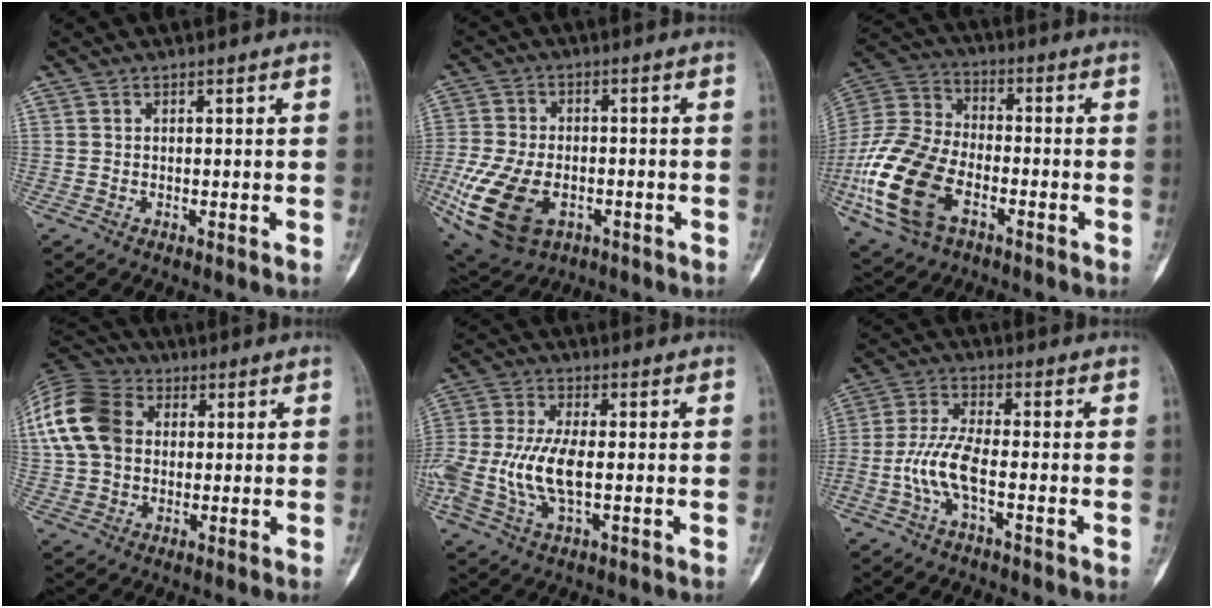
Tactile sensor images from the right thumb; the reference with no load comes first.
{"total": 17.2, "force": [-5.5, 10.9, 12.1], "torque": [-0.257, 0.001, -0.083]}
{"total": 19.9, "force": [-7.0, 11.8, 14.5], "torque": [-0.312, 0.017, -0.131]}
{"total": 16.7, "force": [2.9, 12.6, 10.5], "torque": [-0.216, 0.021, 0.047]}
{"total": 12.2, "force": [-1.5, 5.5, 10.7], "torque": [-0.253, 0.004, -0.028]}
{"total": 7.5, "force": [-2.5, 2.3, 6.7], "torque": [-0.160, 0.022, -0.052]}